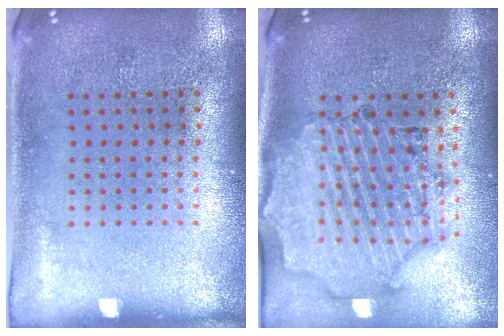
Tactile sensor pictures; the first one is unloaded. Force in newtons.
{"total": 1.8, "press": 1.8, "slide": 0.3}